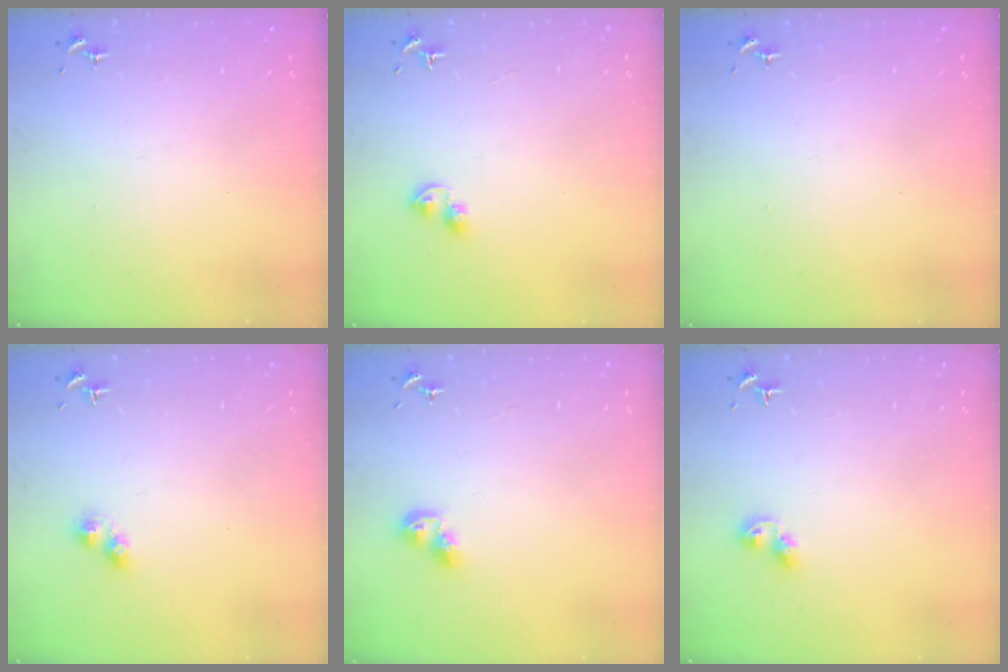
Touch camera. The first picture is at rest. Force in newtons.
{"total": 3.7, "press": 3.7, "slide": 0.5}
{"total": 0.0}
{"total": 4.7, "press": 4.6, "slide": 0.8}
{"total": 6.9, "press": 6.9, "slide": 0.7}
{"total": 5.9, "press": 5.8, "slide": 0.7}